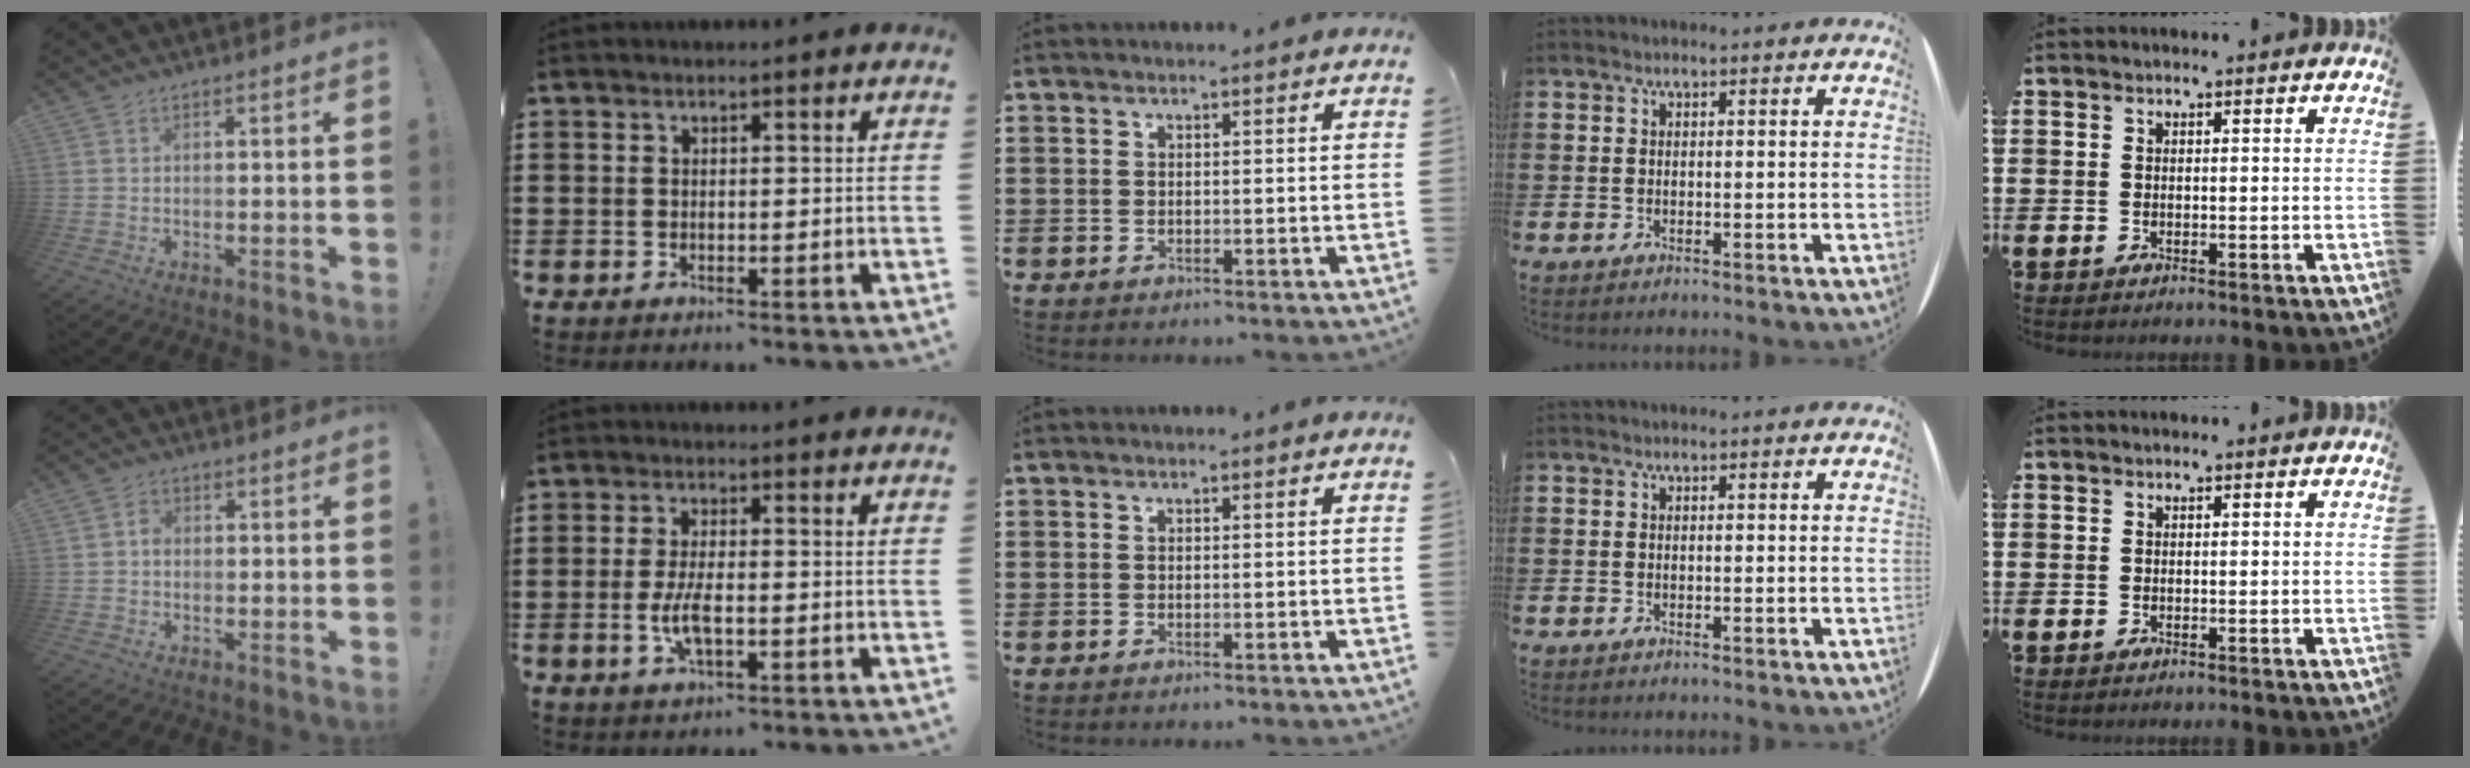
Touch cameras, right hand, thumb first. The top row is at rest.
{"thumb": {"total": 2.1, "force": [-0.2, 1.7, 1.2], "torque": [-0.016, 0.004, -0.006]}, "index": {"total": 4.8, "force": [-1.0, 1.6, 4.4], "torque": [-0.096, -0.004, -0.023]}}